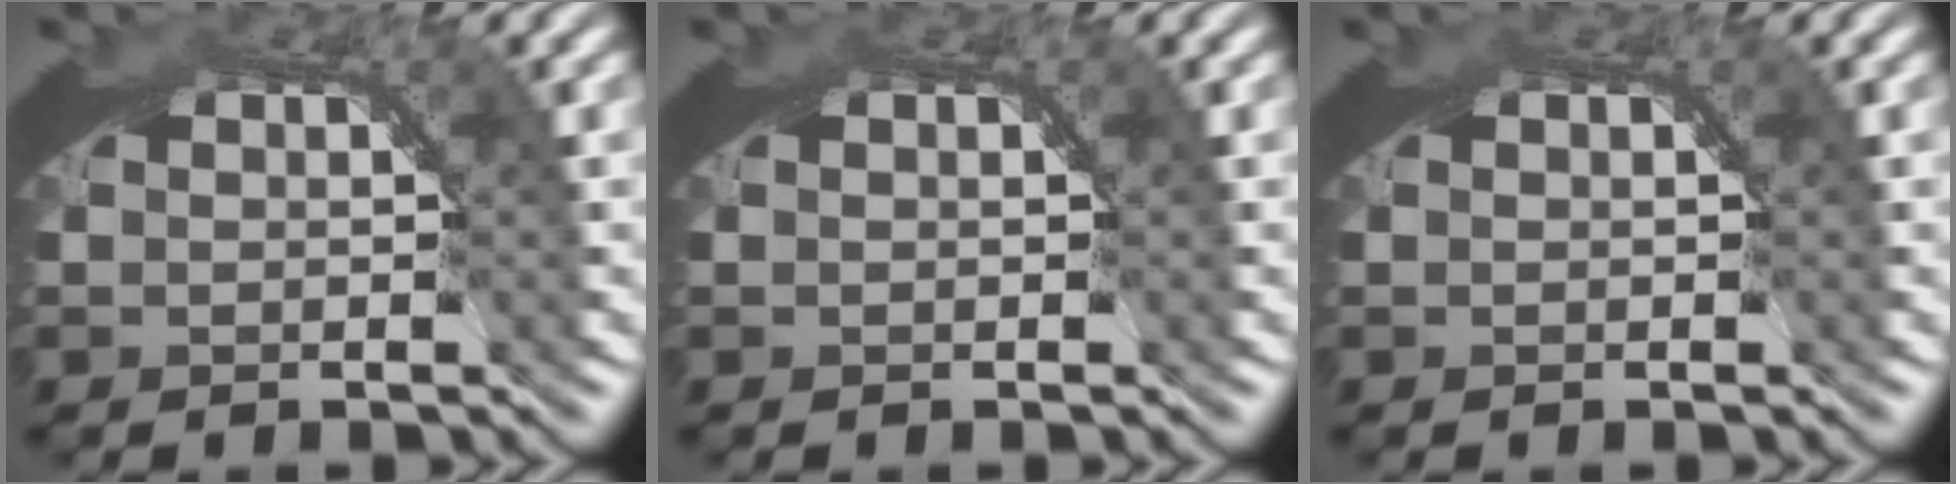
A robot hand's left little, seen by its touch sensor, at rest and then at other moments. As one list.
[{"total": 0.0}, {"total": 0.0}]